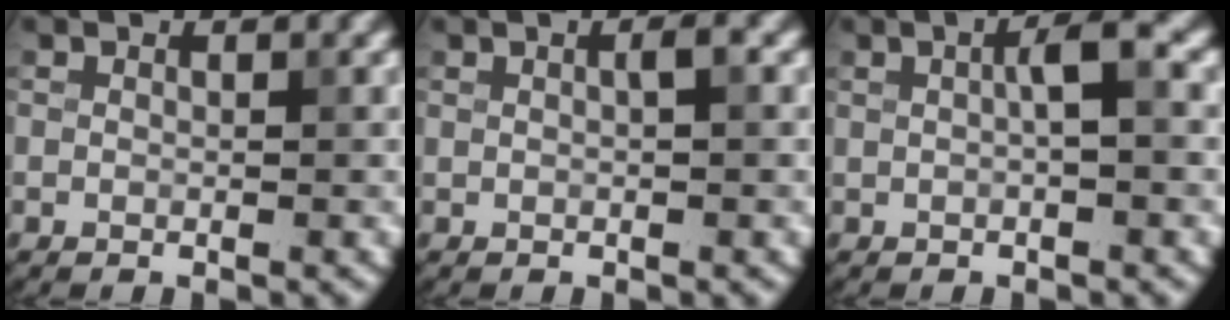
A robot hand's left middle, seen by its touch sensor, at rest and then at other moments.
{"total": 1.0, "force": [0.2, 0.1, 0.9], "torque": [-0.019, 0.006, 0.004]}
{"total": 2.3, "force": [0.3, 0.3, 2.3], "torque": [-0.039, 0.011, 0.005]}